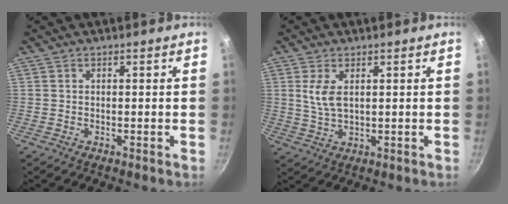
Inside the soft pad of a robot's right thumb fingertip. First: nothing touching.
{"total": 4.3, "force": [1.1, 2.1, 3.5], "torque": [-0.070, -0.007, 0.024]}